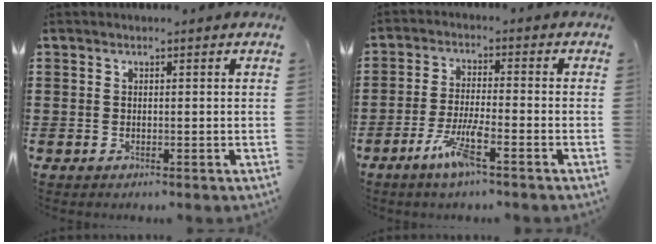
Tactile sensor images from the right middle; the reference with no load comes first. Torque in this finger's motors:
{"motor_torque": [1.49, -0.65, 0.55, 0.11]}